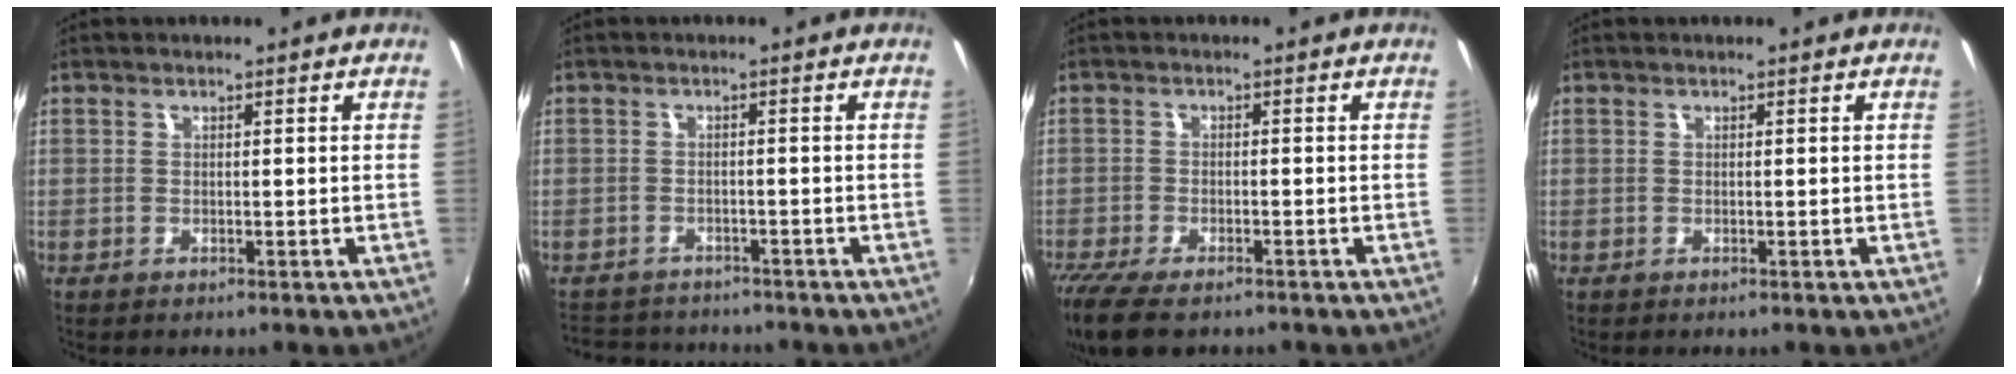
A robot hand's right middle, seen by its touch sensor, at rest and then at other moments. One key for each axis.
{"total": 6.6, "fx": -5.8, "fy": 3.1, "fz": 1.1, "tx": -0.037, "ty": 0.011, "tz": -0.092}
{"total": 10.1, "fx": -7.8, "fy": 3.2, "fz": 5.6, "tx": -0.139, "ty": -0.043, "tz": -0.142}
{"total": 0.0}